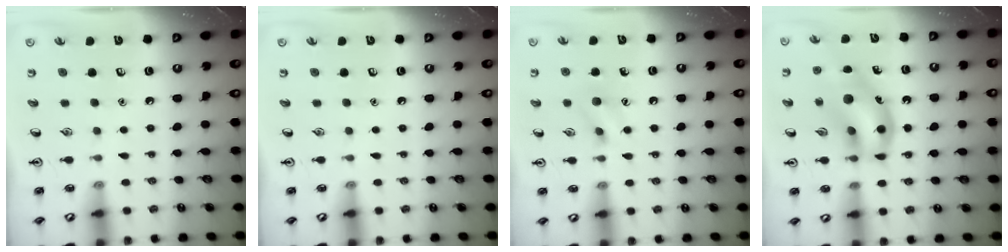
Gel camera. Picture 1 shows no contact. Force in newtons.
{"total": 0.0}
{"total": 7.2, "press": 7.1, "slide": 1.2}
{"total": 16.0, "press": 15.8, "slide": 2.5}